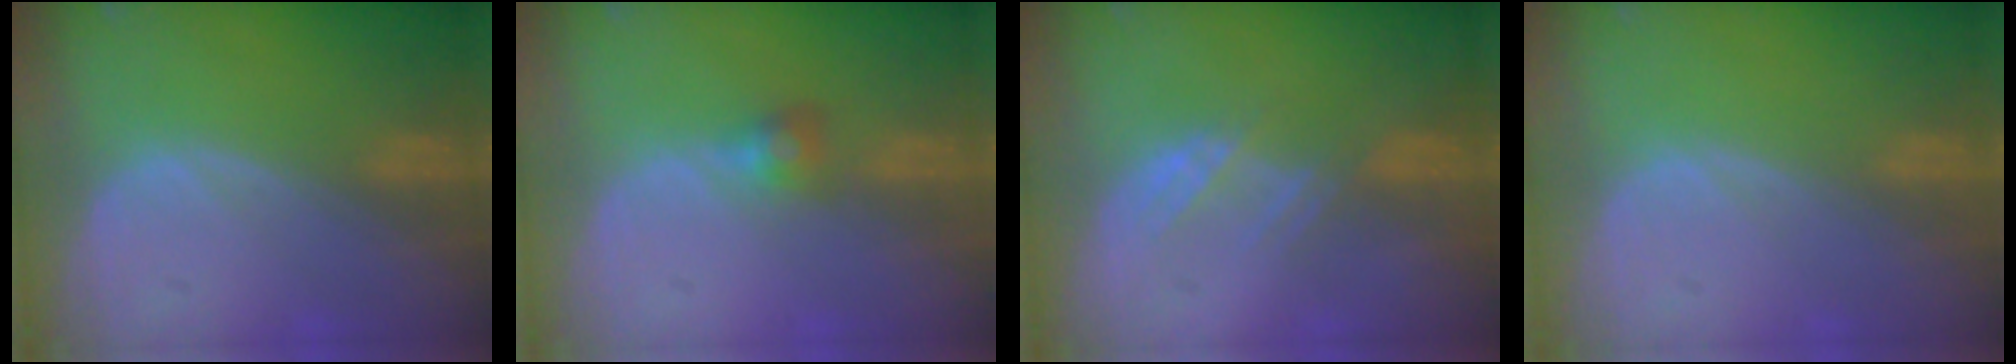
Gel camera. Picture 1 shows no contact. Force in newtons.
{"total": 2.6, "press": 2.5, "slide": 0.7}
{"total": 3.0, "press": 2.9, "slide": 0.7}
{"total": 0.0}